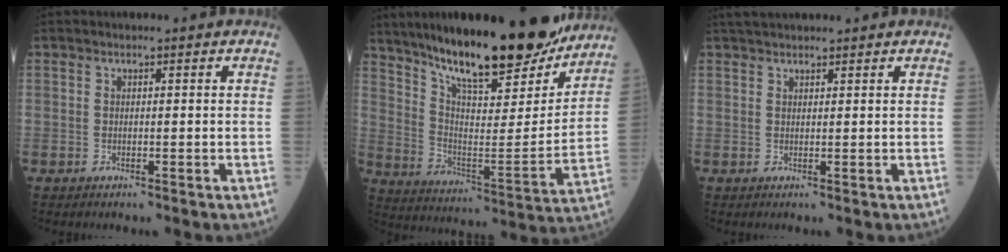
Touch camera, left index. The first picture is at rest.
{"total": 24.7, "force": [20.3, 4.7, 13.2], "torque": [-0.215, -0.020, 0.309]}
{"total": 4.4, "force": [4.0, 0.7, 1.8], "torque": [-0.024, 0.037, 0.067]}